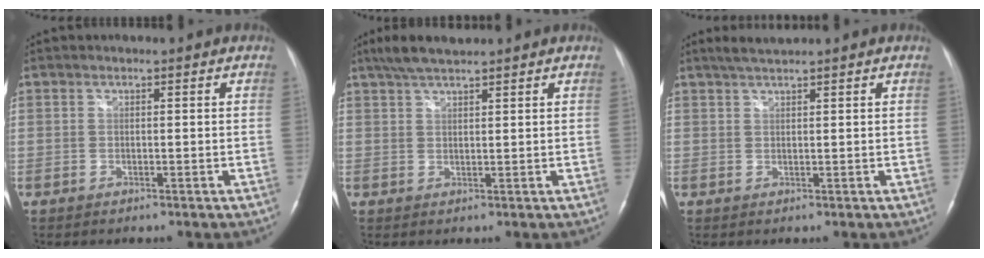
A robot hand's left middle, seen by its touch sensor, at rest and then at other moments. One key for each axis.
{"total": 4.7, "fx": 4.0, "fy": 0.4, "fz": 2.5, "tx": -0.056, "ty": 0.015, "tz": 0.078}
{"total": 2.3, "fx": 2.0, "fy": -0.4, "fz": 1.0, "tx": -0.022, "ty": 0.004, "tz": 0.040}